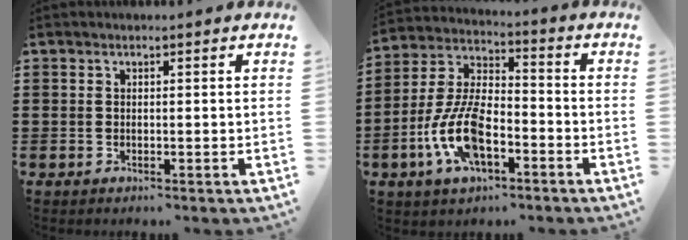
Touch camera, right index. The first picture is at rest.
{"total": 10.4, "force": [-4.1, 4.9, 8.3], "torque": [-0.199, -0.002, -0.082]}